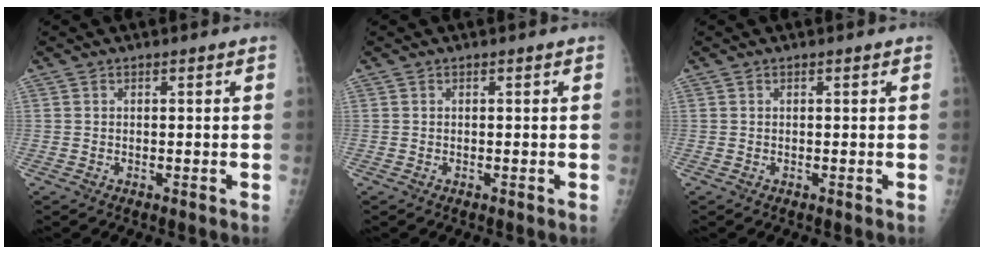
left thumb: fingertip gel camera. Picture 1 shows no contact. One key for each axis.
{"total": 0.0}
{"total": 0.0}